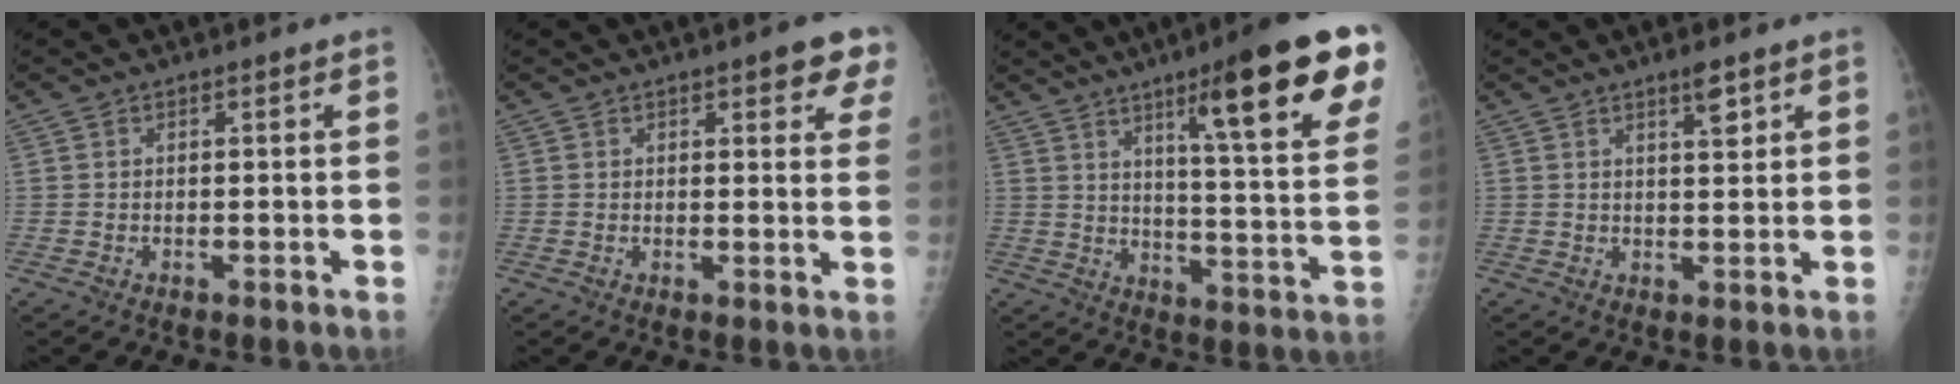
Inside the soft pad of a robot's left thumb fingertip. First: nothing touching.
{"total": 6.3, "force": [3.9, 2.7, 4.1], "torque": [-0.010, -0.013, 0.040]}
{"total": 23.0, "force": [12.5, 3.3, 19.0], "torque": [-0.236, -0.048, 0.178]}
{"total": 3.4, "force": [2.2, 0.8, 2.4], "torque": [-0.031, -0.015, 0.035]}